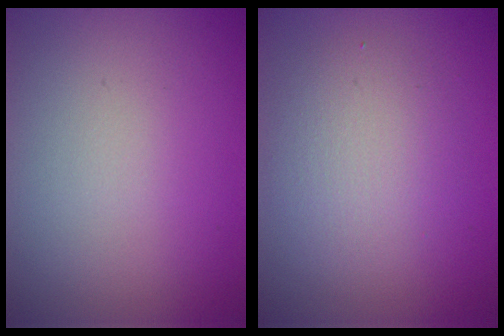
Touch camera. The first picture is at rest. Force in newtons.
{"total": 3.4, "press": 3.4, "slide": 0.2}